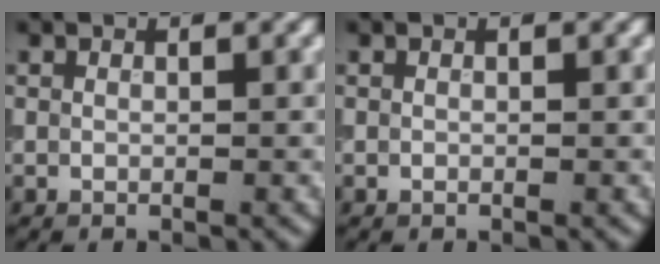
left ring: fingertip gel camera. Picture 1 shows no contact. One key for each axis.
{"total": 0.0}